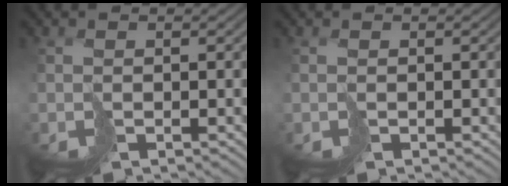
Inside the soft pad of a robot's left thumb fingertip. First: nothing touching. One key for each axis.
{"total": 0.0}